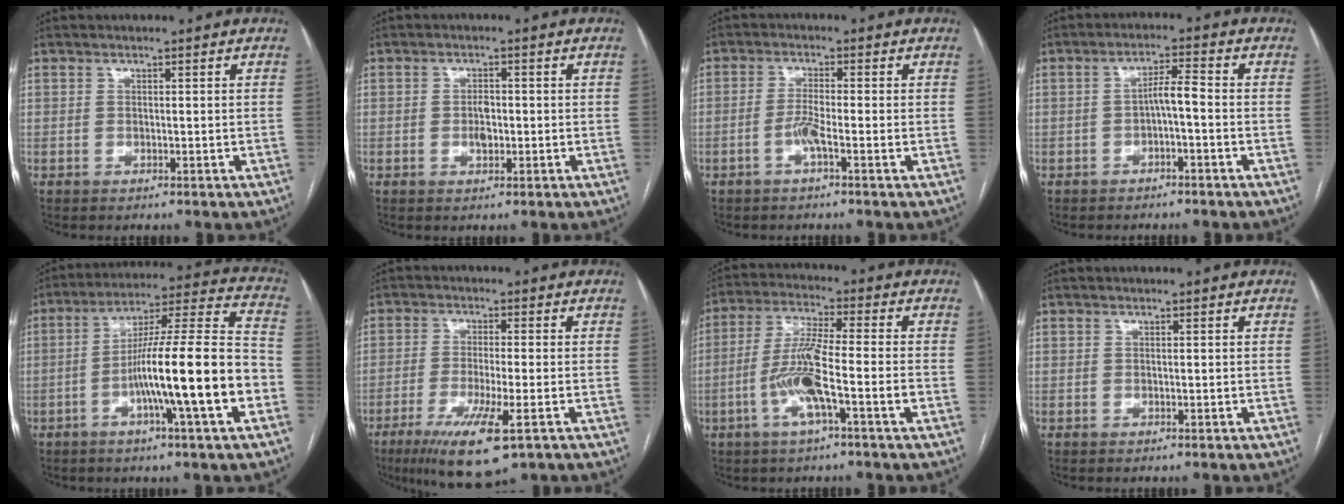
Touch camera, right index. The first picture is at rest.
{"total": 2.4, "force": [-0.3, 1.3, 2.0], "torque": [-0.034, 0.002, -0.003]}
{"total": 2.9, "force": [-1.2, 0.0, 2.6], "torque": [-0.052, -0.001, -0.028]}
{"total": 3.5, "force": [-1.0, 0.4, 3.3], "torque": [-0.055, 0.014, -0.014]}
{"total": 18.5, "force": [-5.5, 0.2, 17.7], "torque": [-0.279, 0.008, -0.092]}
{"total": 10.6, "force": [-5.5, 1.3, 9.0], "torque": [-0.164, -0.030, -0.087]}
{"total": 9.5, "force": [-3.1, 0.3, 9.0], "torque": [-0.180, 0.003, -0.063]}
{"total": 0.0}